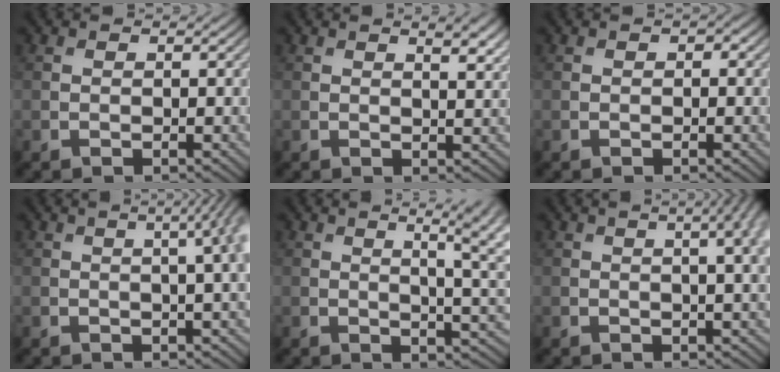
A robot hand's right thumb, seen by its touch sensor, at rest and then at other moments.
{"total": 3.0, "force": [1.7, 0.8, 2.4], "torque": [-0.037, -0.003, 0.029]}
{"total": 0.7, "force": [0.0, 0.5, 0.5], "torque": [-0.005, -0.002, -0.001]}
{"total": 7.0, "force": [1.2, 2.1, 6.6], "torque": [-0.061, 0.031, 0.000]}
{"total": 8.4, "force": [2.8, 2.7, 7.4], "torque": [-0.079, 0.022, 0.030]}
{"total": 7.3, "force": [2.2, 2.5, 6.5], "torque": [-0.060, 0.026, 0.010]}